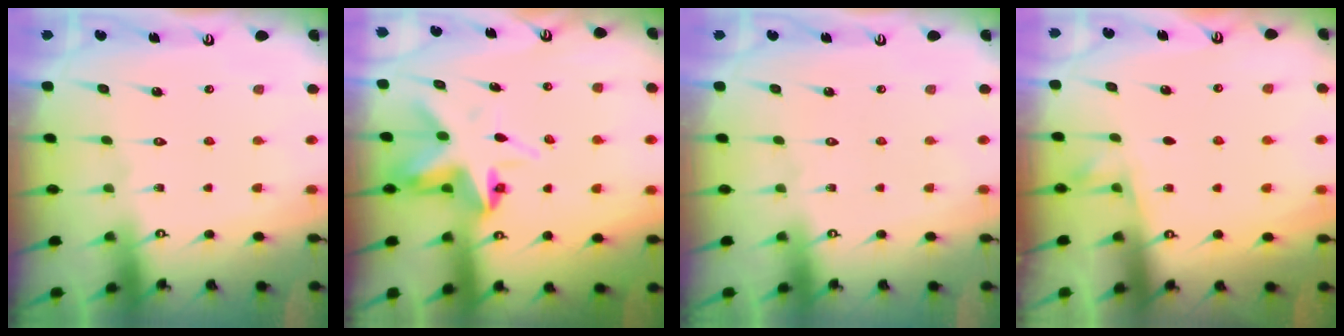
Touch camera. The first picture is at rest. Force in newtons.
{"total": 7.1, "press": 6.9, "slide": 1.8}
{"total": 0.0}
{"total": 3.0, "press": 3.0, "slide": 0.4}